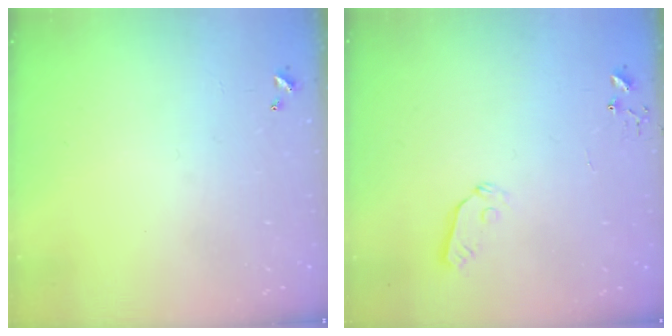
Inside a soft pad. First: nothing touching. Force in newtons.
{"total": 5.0, "press": 4.9, "slide": 0.6}